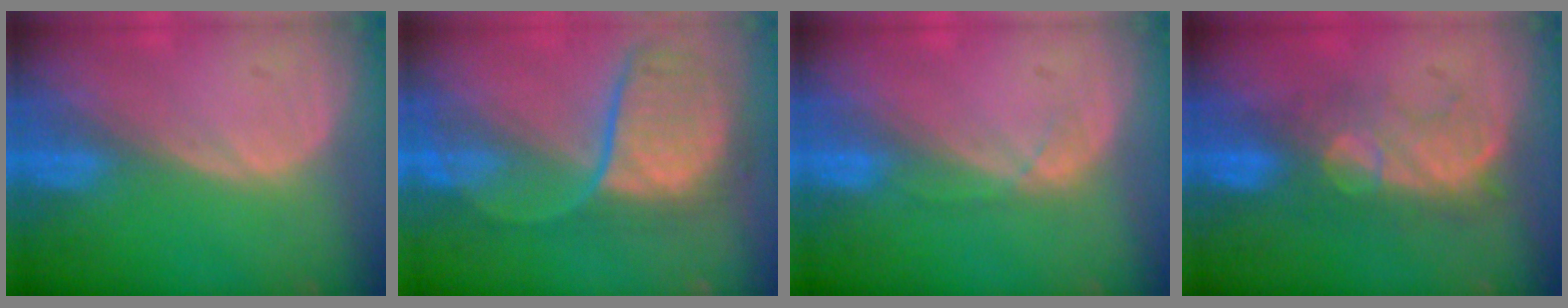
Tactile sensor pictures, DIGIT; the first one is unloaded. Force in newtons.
{"total": 9.8, "press": 9.1, "slide": 3.4}
{"total": 1.4, "press": 1.3, "slide": 0.3}
{"total": 8.2, "press": 7.9, "slide": 2.3}